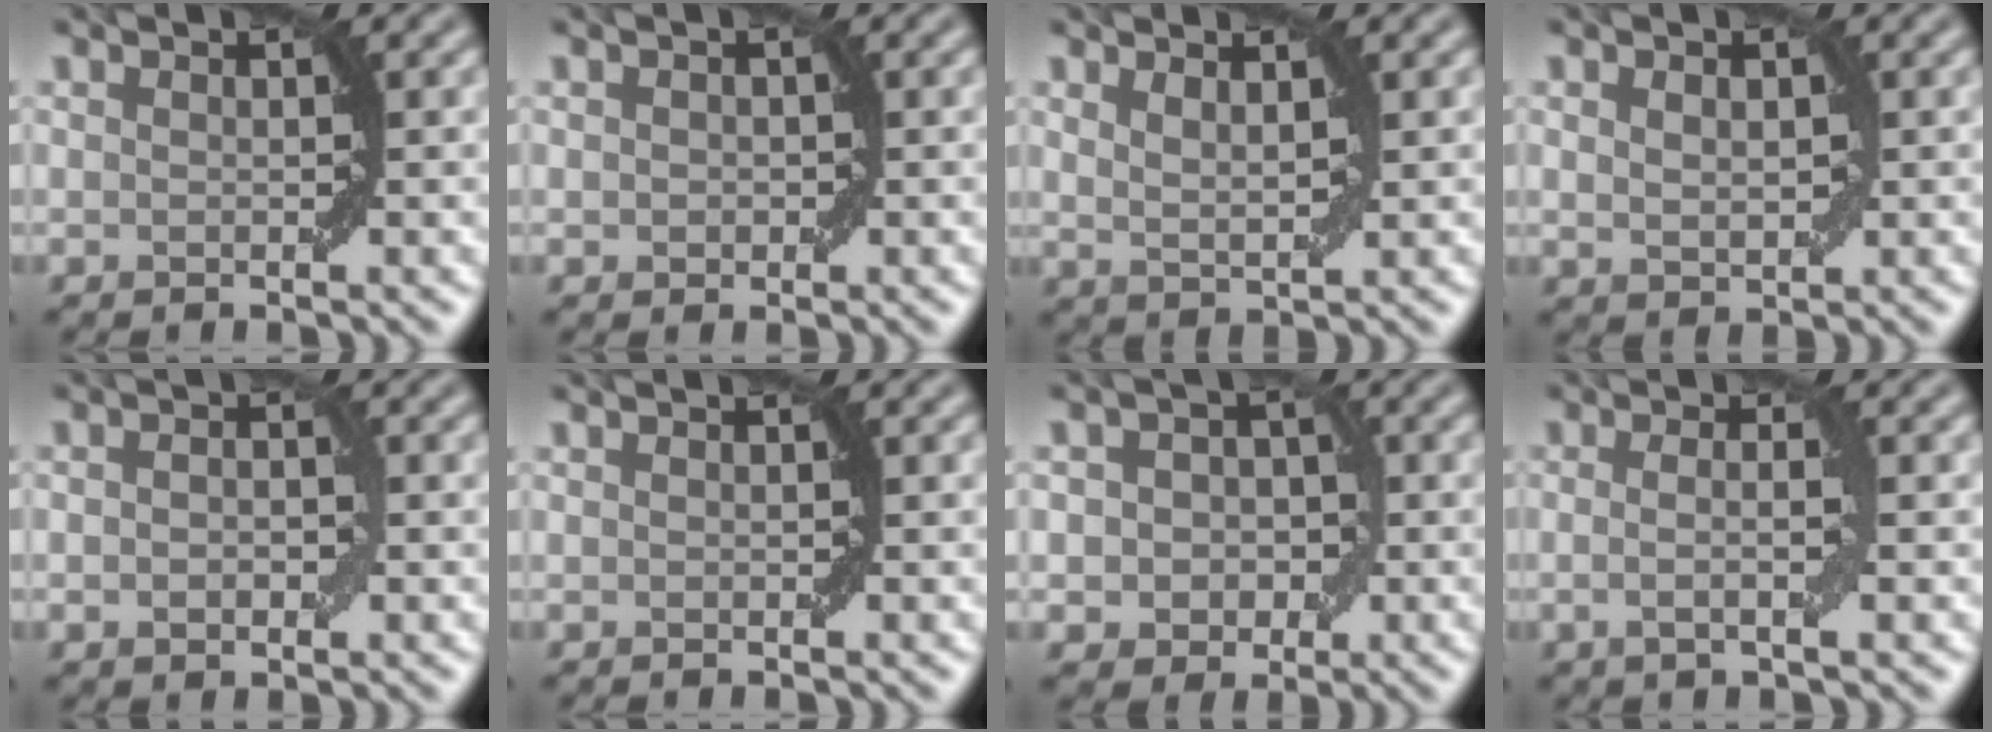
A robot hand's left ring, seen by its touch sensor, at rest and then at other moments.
{"total": 1.0, "force": [0.0, 0.8, 0.5], "torque": [-0.005, 0.001, -0.001]}
{"total": 1.7, "force": [1.3, 0.4, 1.1], "torque": [-0.020, -0.005, 0.026]}
{"total": 1.7, "force": [0.5, 1.1, 1.2], "torque": [-0.018, 0.000, 0.013]}
{"total": 2.0, "force": [-0.1, 1.3, 1.5], "torque": [-0.022, 0.002, -0.002]}
{"total": 0.0}
{"total": 3.7, "force": [-0.1, 3.3, 1.8], "torque": [-0.009, 0.011, -0.019]}
{"total": 2.7, "force": [-0.2, 0.6, 2.6], "torque": [-0.044, -0.001, -0.009]}